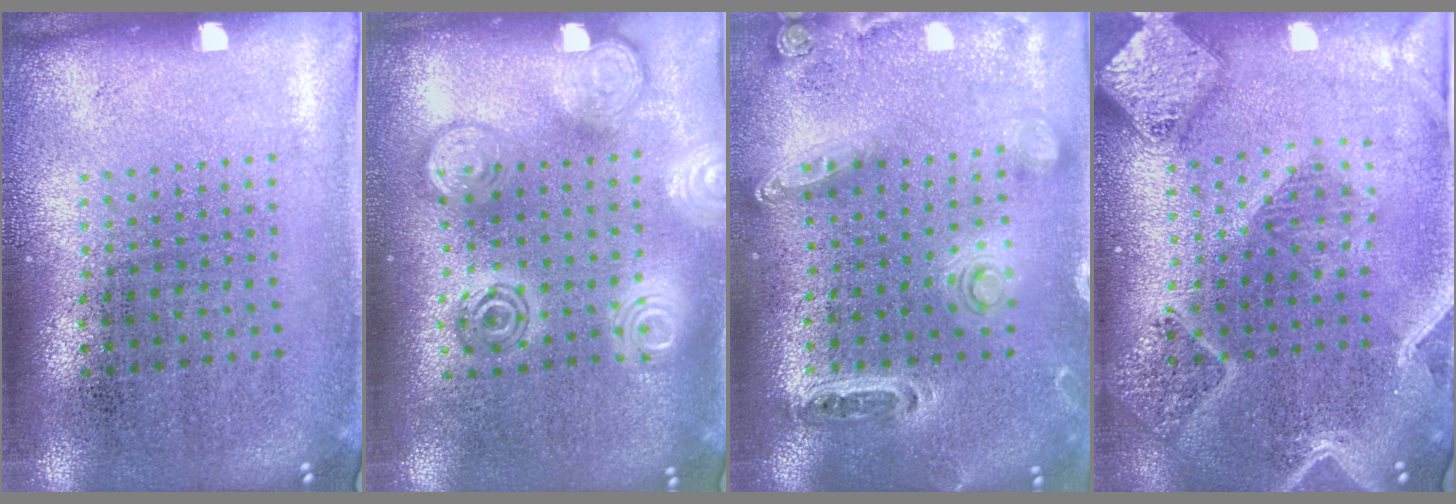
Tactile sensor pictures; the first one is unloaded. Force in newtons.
{"total": 2.6, "press": 2.6, "slide": 0.3}
{"total": 1.2, "press": 1.2, "slide": 0.3}
{"total": 2.9, "press": 2.5, "slide": 1.5}